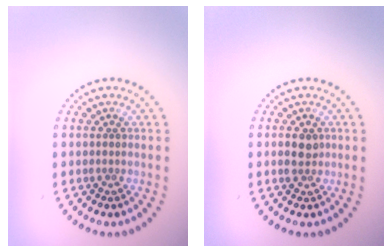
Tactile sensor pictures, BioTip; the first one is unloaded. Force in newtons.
{"total": 1.8, "press": 1.7, "slide": 0.4}